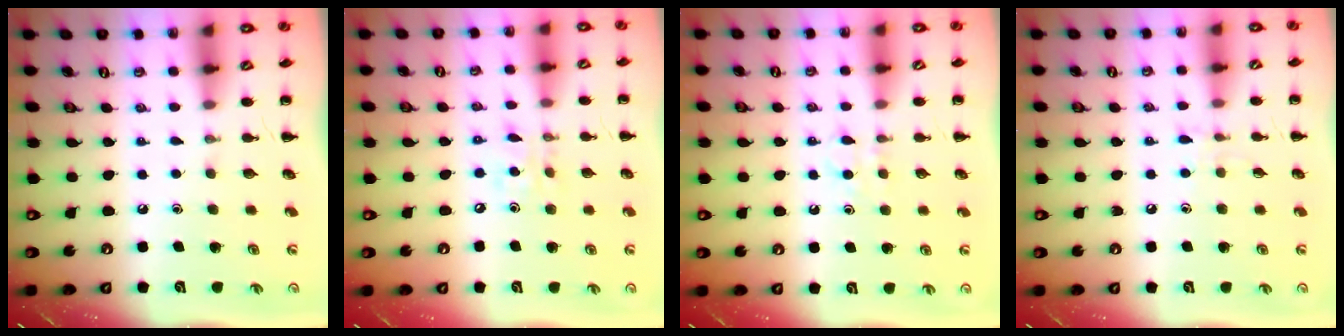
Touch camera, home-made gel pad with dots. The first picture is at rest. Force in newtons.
{"total": 5.9, "press": 5.8, "slide": 1.3}
{"total": 4.1, "press": 3.9, "slide": 1.3}
{"total": 4.7, "press": 4.4, "slide": 1.5}